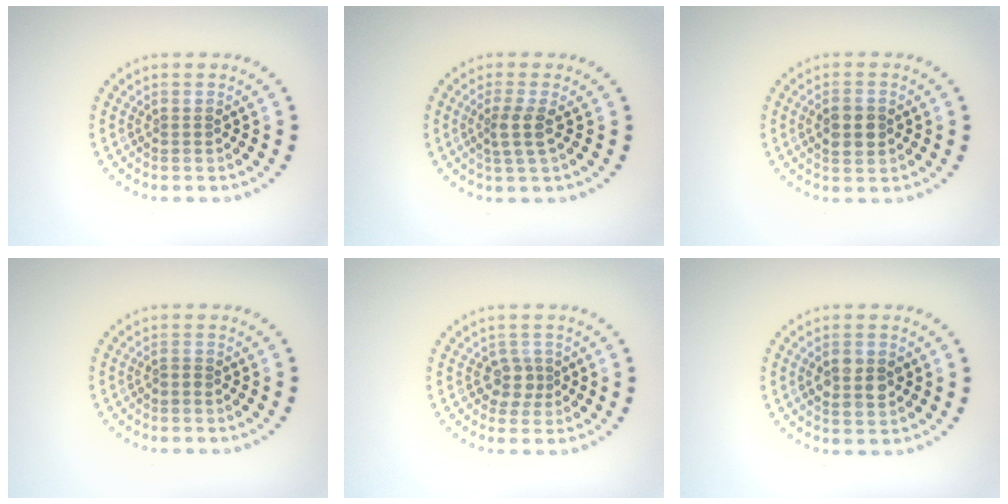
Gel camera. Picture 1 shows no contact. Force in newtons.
{"total": 2.2, "press": 1.8, "slide": 1.3}
{"total": 2.8, "press": 2.8, "slide": 0.1}
{"total": 0.5, "press": 0.2, "slide": 0.5}
{"total": 2.0, "press": 1.6, "slide": 1.2}
{"total": 2.7, "press": 2.7, "slide": 0.1}